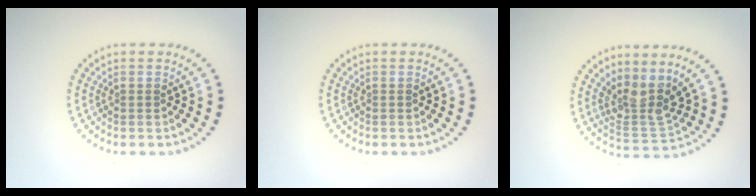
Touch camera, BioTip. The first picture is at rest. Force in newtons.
{"total": 0.0}
{"total": 3.7, "press": 2.8, "slide": 2.3}